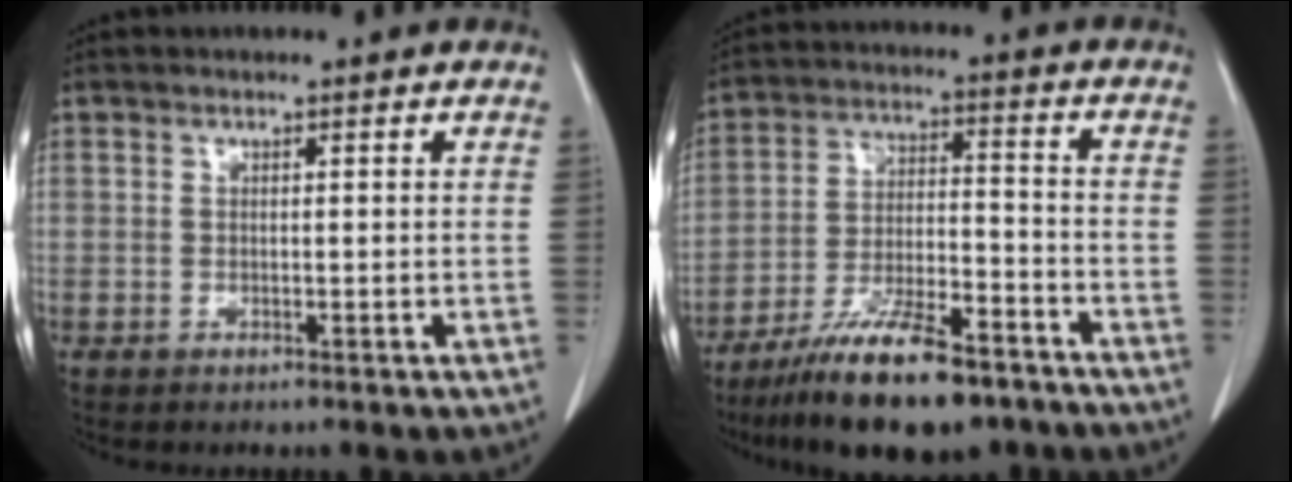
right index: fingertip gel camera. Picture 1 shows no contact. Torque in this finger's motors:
{"motor_torque": [1.08, -1.05, 0.34, 0.16]}